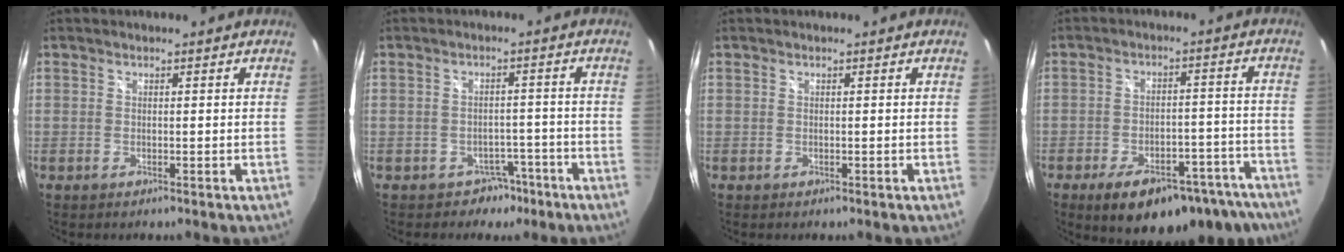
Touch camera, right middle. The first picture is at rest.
{"total": 4.4, "force": [-2.9, 3.2, 0.8], "torque": [-0.014, 0.018, -0.033]}
{"total": 0.0}
{"total": 18.9, "force": [-14.3, 7.5, 9.7], "torque": [-0.147, 0.005, -0.174]}